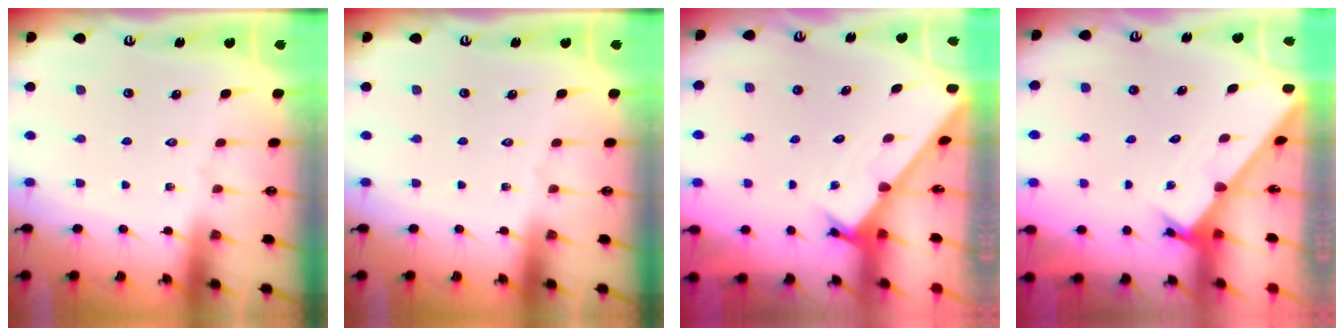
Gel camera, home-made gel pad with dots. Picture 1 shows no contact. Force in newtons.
{"total": 0.0}
{"total": 1.8, "press": 1.8, "slide": 0.1}
{"total": 1.7, "press": 1.7, "slide": 0.1}